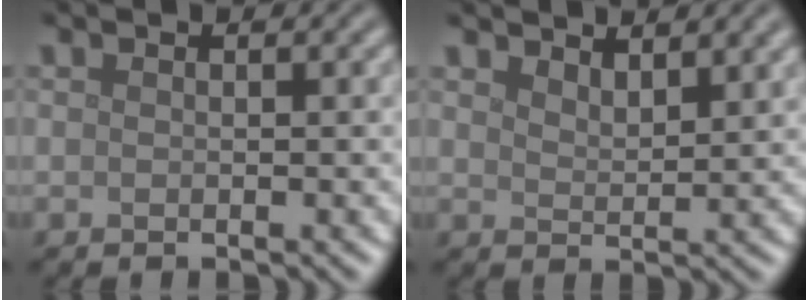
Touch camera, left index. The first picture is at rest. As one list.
[{"total": 3.1, "force": [2.8, 0.7, 1.1], "torque": [-0.019, 0.001, 0.050]}]